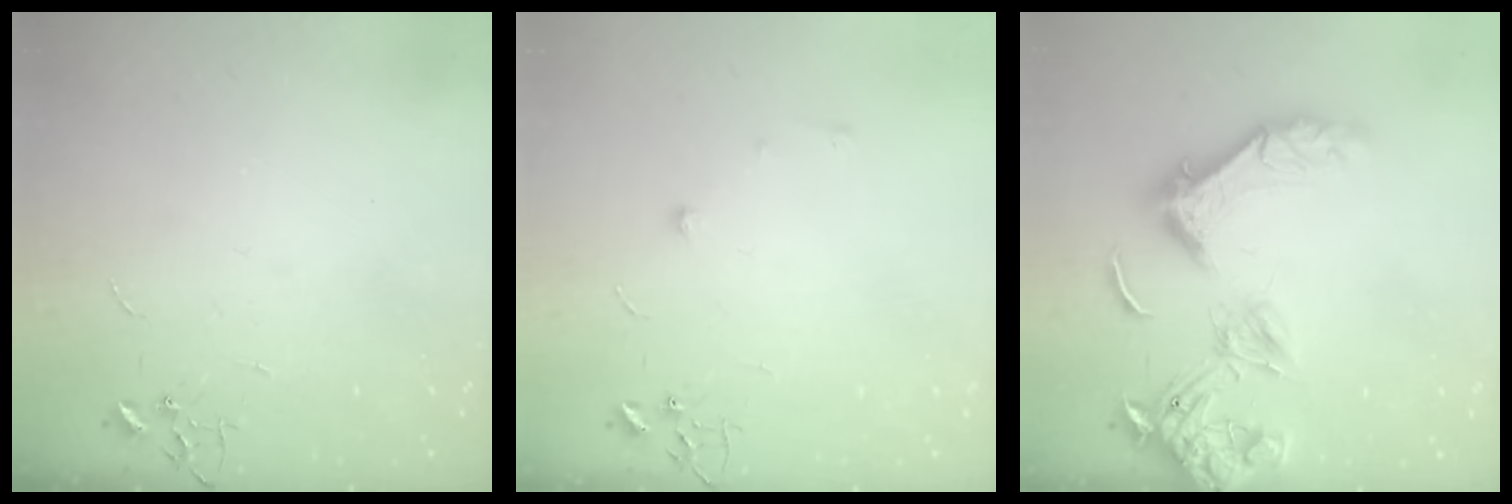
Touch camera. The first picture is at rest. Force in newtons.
{"total": 4.9, "press": 4.8, "slide": 0.7}
{"total": 17.5, "press": 17.4, "slide": 2.4}